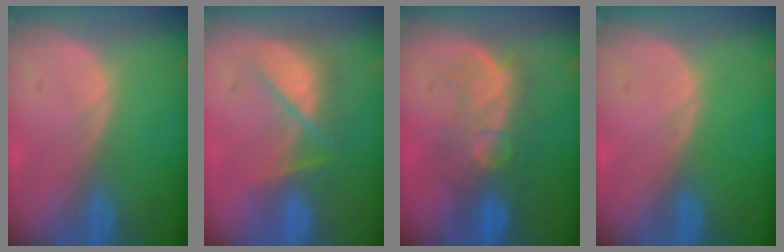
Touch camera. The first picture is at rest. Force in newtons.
{"total": 7.2, "press": 7.0, "slide": 1.7}
{"total": 9.0, "press": 8.3, "slide": 3.4}
{"total": 0.0}